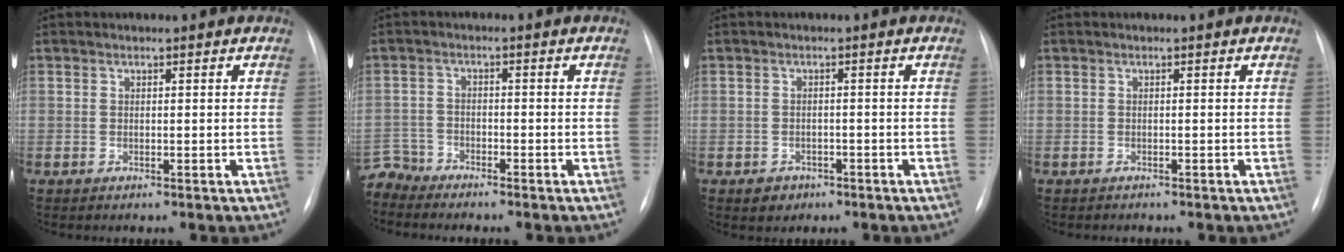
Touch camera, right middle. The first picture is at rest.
{"total": 4.4, "force": [-4.3, 0.8, -0.9], "torque": [0.026, -0.005, -0.083]}
{"total": 2.5, "force": [-1.5, 1.9, 0.6], "torque": [-0.009, 0.005, -0.016]}
{"total": 0.8, "force": [-0.7, 0.3, 0.1], "torque": [-0.009, -0.001, -0.011]}